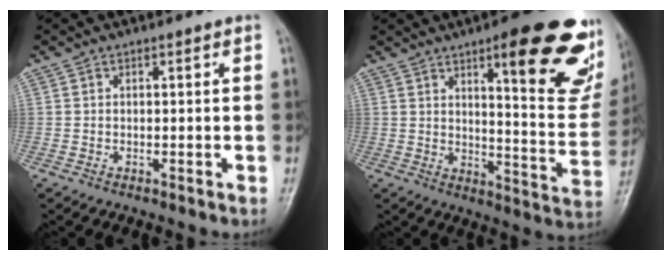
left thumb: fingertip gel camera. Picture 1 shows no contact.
{"total": 22.5, "force": [11.8, 5.7, 18.2], "torque": [-0.192, -0.058, 0.158]}